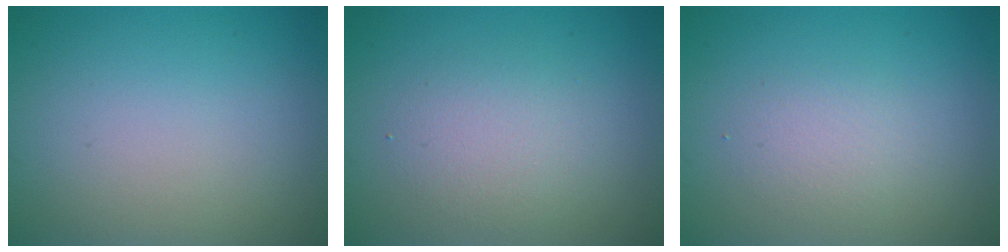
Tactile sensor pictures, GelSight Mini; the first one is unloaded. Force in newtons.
{"total": 2.5, "press": 2.4, "slide": 0.1}
{"total": 1.6, "press": 1.6, "slide": 0.1}